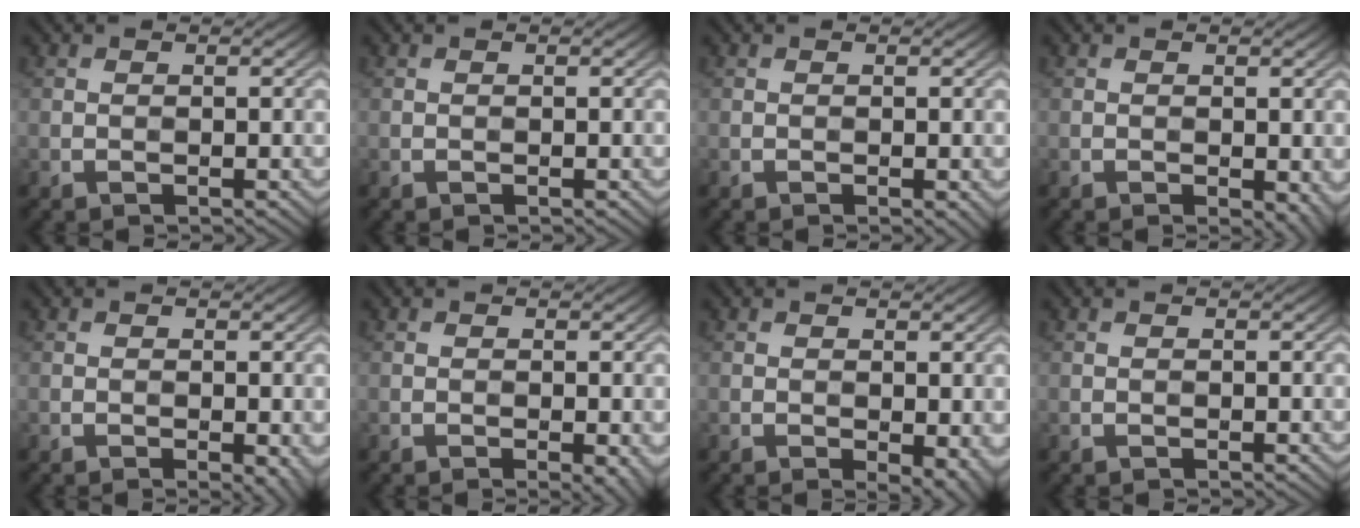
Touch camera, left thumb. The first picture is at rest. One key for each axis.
{"total": 0.0}
{"total": 0.7, "fx": -0.2, "fy": 0.2, "fz": 0.7, "tx": -0.012, "ty": -0.003, "tz": -0.004}
{"total": 2.4, "fx": -0.8, "fy": 1.3, "fz": 1.9, "tx": -0.023, "ty": -0.009, "tz": -0.007}
{"total": 1.9, "fx": -0.7, "fy": 0.7, "fz": 1.6, "tx": -0.020, "ty": -0.006, "tz": -0.005}
{"total": 1.7, "fx": -0.7, "fy": 0.4, "fz": 1.5, "tx": -0.021, "ty": -0.004, "tz": -0.007}
{"total": 3.5, "fx": -1.1, "fy": 1.7, "fz": 2.8, "tx": -0.035, "ty": -0.009, "tz": -0.012}
{"total": 0.0}